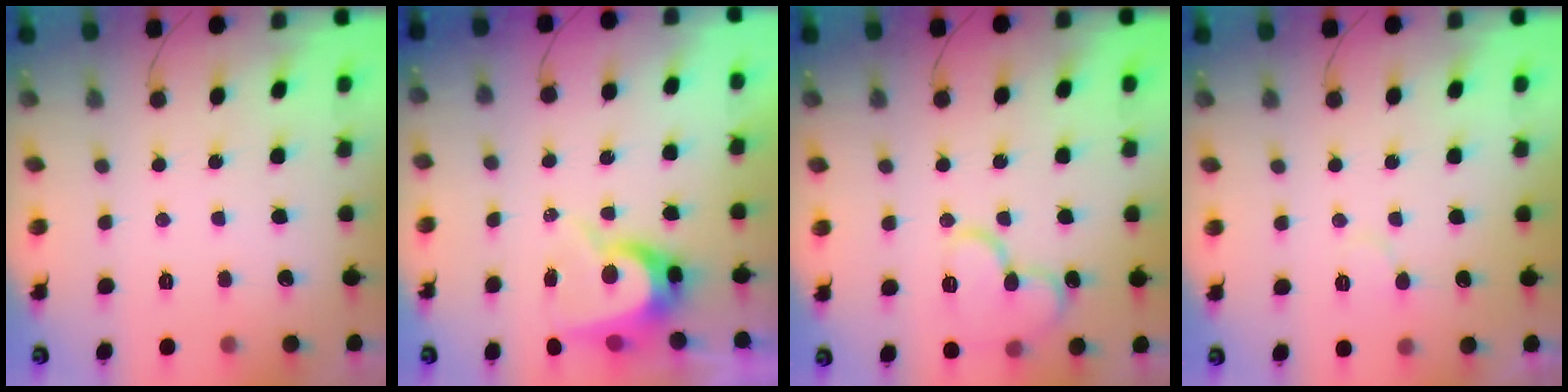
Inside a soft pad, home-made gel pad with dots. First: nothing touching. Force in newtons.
{"total": 7.7, "press": 7.7, "slide": 0.7}
{"total": 12.2, "press": 12.1, "slide": 1.7}
{"total": 5.4, "press": 5.4, "slide": 0.5}